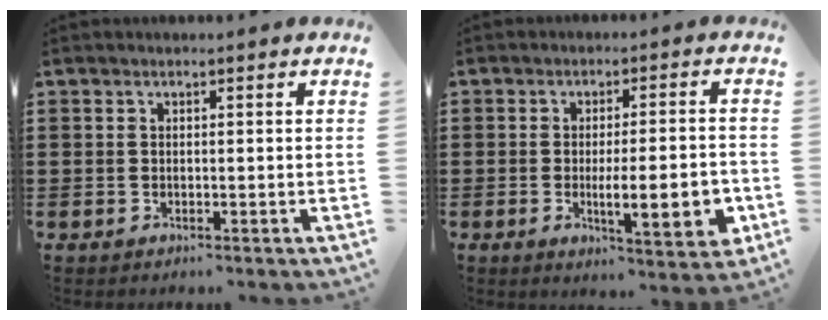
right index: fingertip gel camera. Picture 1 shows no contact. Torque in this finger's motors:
{"motor_torque": [1.69, -0.45, 0.32, 0.14]}